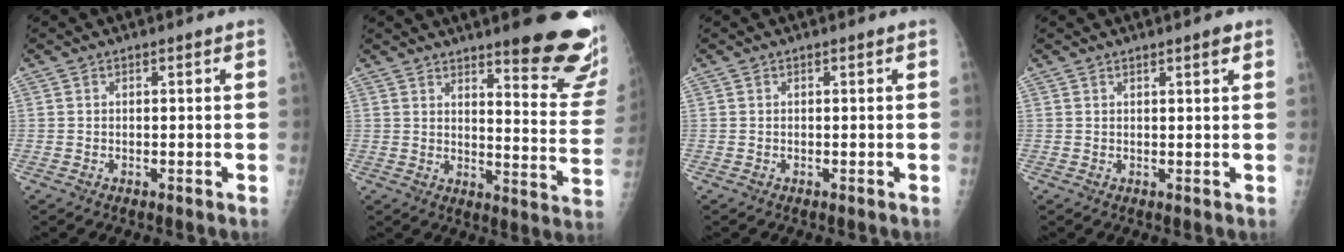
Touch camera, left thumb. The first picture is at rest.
{"total": 19.0, "force": [13.1, 3.8, 13.2], "torque": [-0.137, -0.092, 0.162]}
{"total": 0.0}
{"total": 1.7, "force": [1.1, 0.2, 1.2], "torque": [-0.017, -0.006, 0.016]}